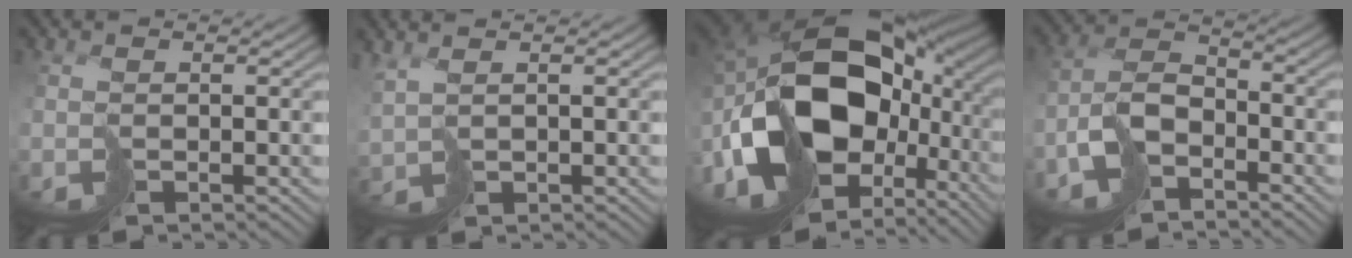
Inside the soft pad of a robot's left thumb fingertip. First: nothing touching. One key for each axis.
{"total": 2.4, "fx": 0.9, "fy": 0.3, "fz": 2.3, "tx": -0.059, "ty": 0.001, "tz": 0.020}
{"total": 22.1, "fx": -1.2, "fy": 13.0, "fz": 17.9, "tx": -0.387, "ty": -0.028, "tz": -0.010}
{"total": 7.0, "fx": -4.9, "fy": 3.0, "fz": 3.9, "tx": -0.068, "ty": 0.008, "tz": -0.100}